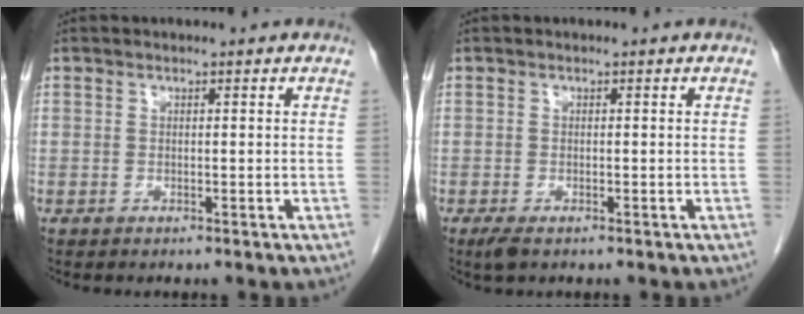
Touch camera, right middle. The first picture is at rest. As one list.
[{"total": 1.8, "force": [-1.2, 0.7, 1.2], "torque": [-0.027, -0.005, -0.017]}]